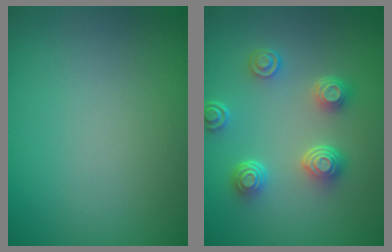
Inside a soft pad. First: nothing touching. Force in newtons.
{"total": 4.4, "press": 3.3, "slide": 3.0}